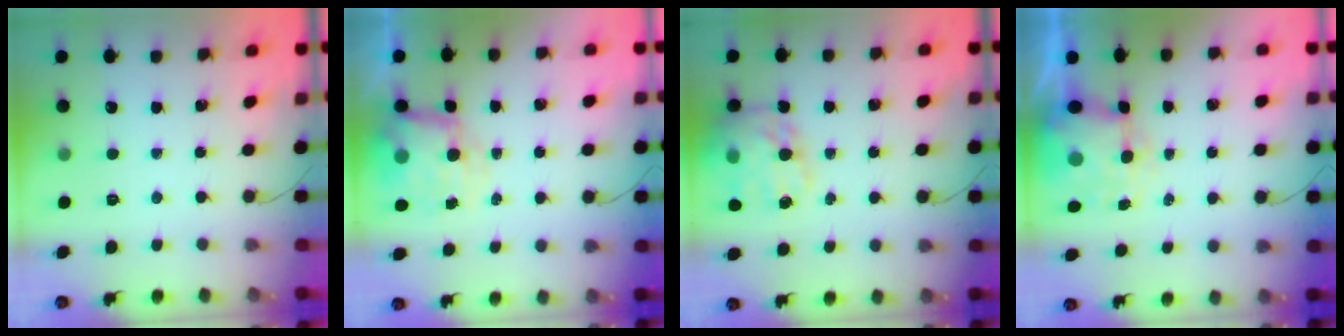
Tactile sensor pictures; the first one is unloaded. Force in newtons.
{"total": 8.6, "press": 8.3, "slide": 2.2}
{"total": 19.2, "press": 18.7, "slide": 4.5}
{"total": 7.7, "press": 7.5, "slide": 1.8}